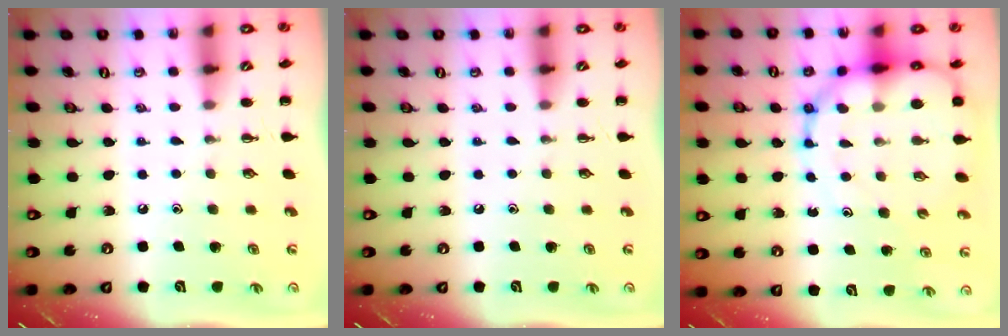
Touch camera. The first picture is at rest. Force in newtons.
{"total": 0.0}
{"total": 16.2, "press": 15.6, "slide": 4.1}